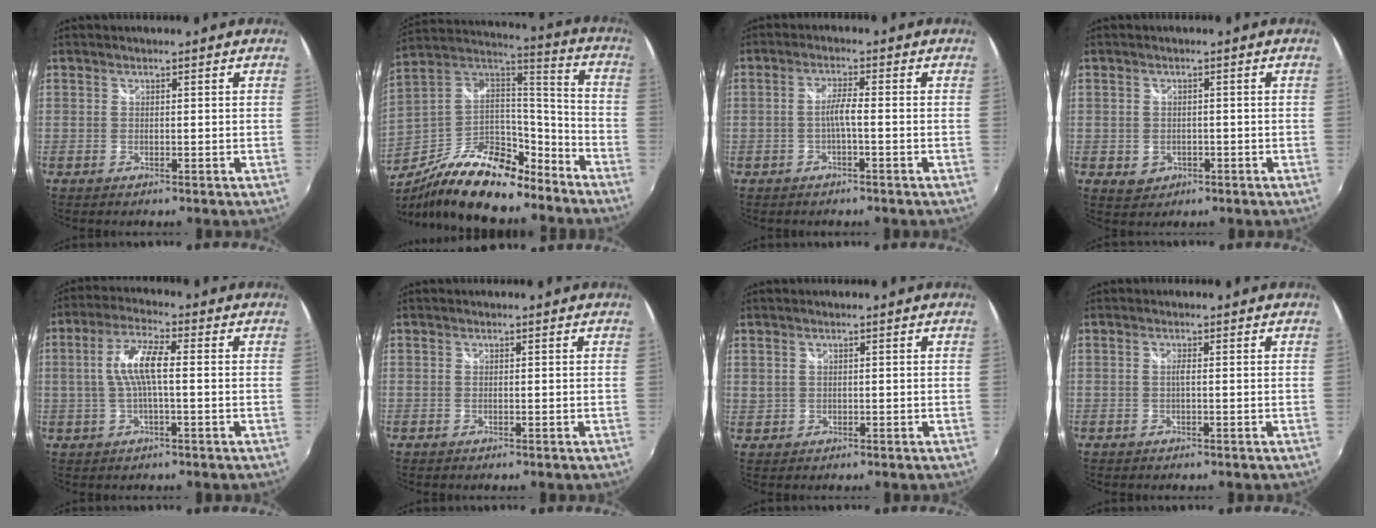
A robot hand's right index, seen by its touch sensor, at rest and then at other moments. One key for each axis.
{"total": 24.2, "fx": -17.6, "fy": 9.6, "fz": 13.6, "tx": -0.263, "ty": -0.004, "tz": -0.292}
{"total": 2.7, "fx": -1.0, "fy": -0.2, "fz": 2.5, "tx": -0.049, "ty": 0.003, "tz": -0.019}
{"total": 3.6, "fx": -1.1, "fy": 3.1, "fz": 1.4, "tx": -0.032, "ty": -0.001, "tz": -0.009}
{"total": 7.5, "fx": 0.0, "fy": 1.6, "fz": 7.3, "tx": -0.148, "ty": 0.008, "tz": 0.004}
{"total": 0.0}
{"total": 1.5, "fx": 0.5, "fy": 1.3, "fz": 0.6, "tx": -0.012, "ty": 0.001, "tz": 0.013}
{"total": 0.9, "fx": -0.2, "fy": -0.1, "fz": 0.9, "tx": -0.016, "ty": 0.002, "tz": -0.006}